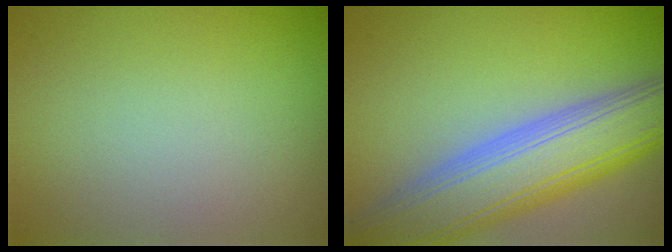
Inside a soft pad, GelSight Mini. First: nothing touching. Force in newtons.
{"total": 10.2, "press": 10.2, "slide": 0.7}